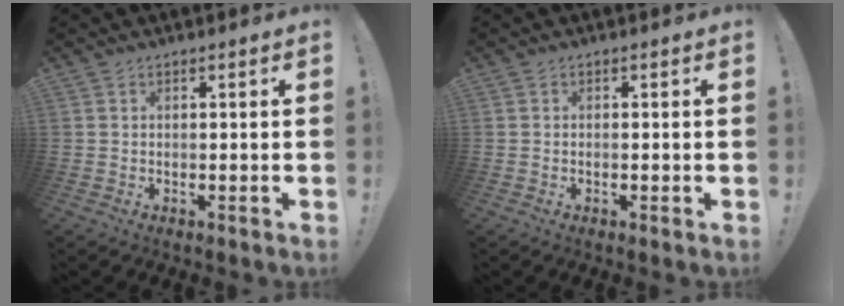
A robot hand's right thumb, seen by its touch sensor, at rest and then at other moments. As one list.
[{"total": 0.6, "force": [-0.4, 0.1, 0.5], "torque": [-0.015, 0.002, -0.006]}]